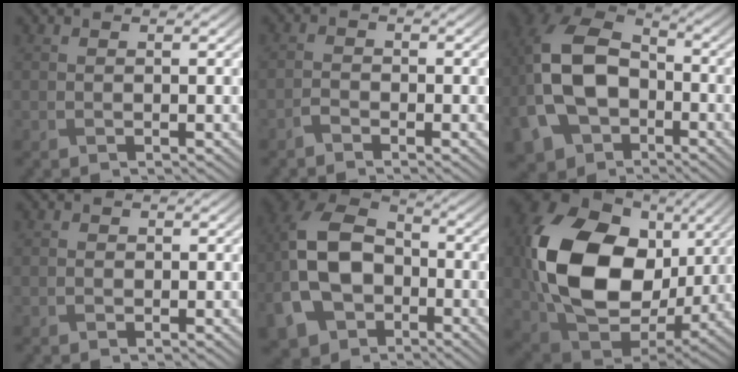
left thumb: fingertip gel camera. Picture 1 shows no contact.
{"total": 1.5, "force": [-1.3, 0.5, 0.3], "torque": [-0.007, 0.003, -0.032]}
{"total": 17.1, "force": [-4.4, 12.1, 11.2], "torque": [-0.270, -0.034, -0.069]}
{"total": 0.6, "force": [-0.2, 0.6, -0.1], "torque": [0.001, -0.005, -0.006]}
{"total": 15.5, "force": [-4.6, 11.2, 9.8], "torque": [-0.240, -0.036, -0.081]}
{"total": 20.1, "force": [2.2, 14.7, 13.5], "torque": [-0.332, -0.018, 0.051]}